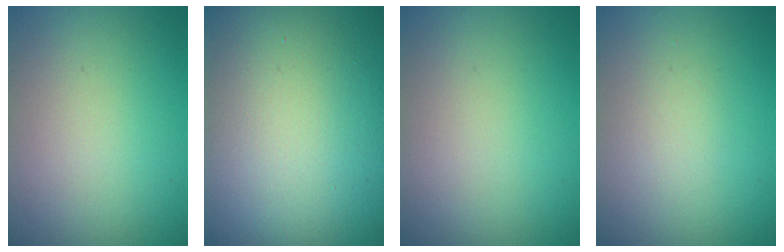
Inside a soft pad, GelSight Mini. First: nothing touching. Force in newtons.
{"total": 28.1, "press": 28.1, "slide": 0.8}
{"total": 0.0}
{"total": 1.1, "press": 1.1, "slide": 0.0}